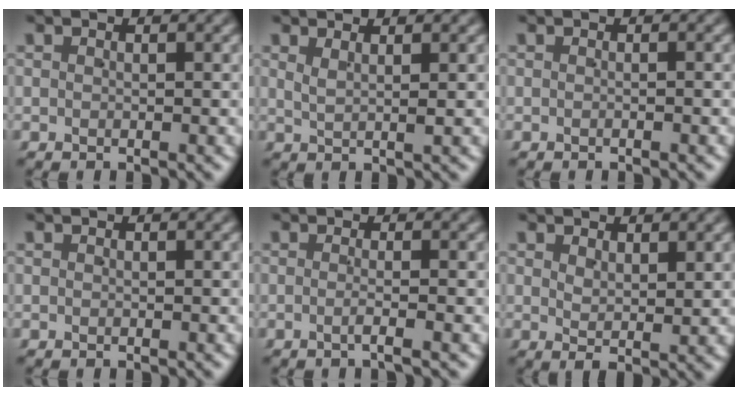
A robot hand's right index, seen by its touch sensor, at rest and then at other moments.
{"total": 1.5, "force": [1.1, -0.3, 0.9], "torque": [-0.023, -0.006, 0.028]}
{"total": 0.0}
{"total": 0.0}
{"total": 1.4, "force": [-0.9, -0.3, 1.0], "torque": [-0.024, -0.004, -0.017]}
{"total": 1.6, "force": [0.9, 0.1, 1.4], "torque": [-0.021, -0.011, 0.025]}